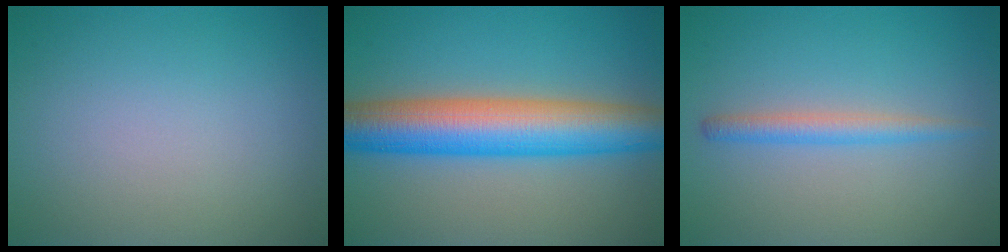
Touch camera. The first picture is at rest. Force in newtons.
{"total": 9.6, "press": 9.6, "slide": 0.3}
{"total": 2.1, "press": 2.1, "slide": 0.1}